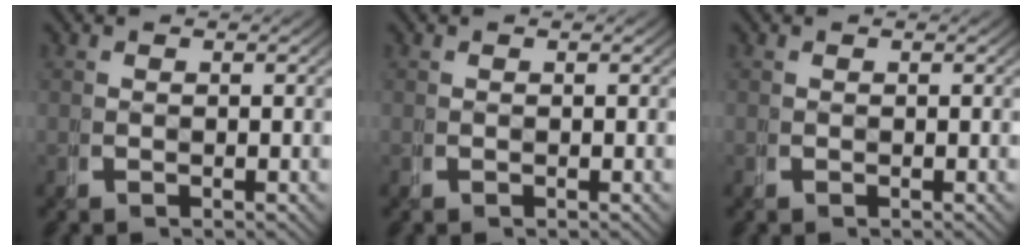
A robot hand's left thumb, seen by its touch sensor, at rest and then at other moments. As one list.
[{"total": 0.0}, {"total": 0.0}]